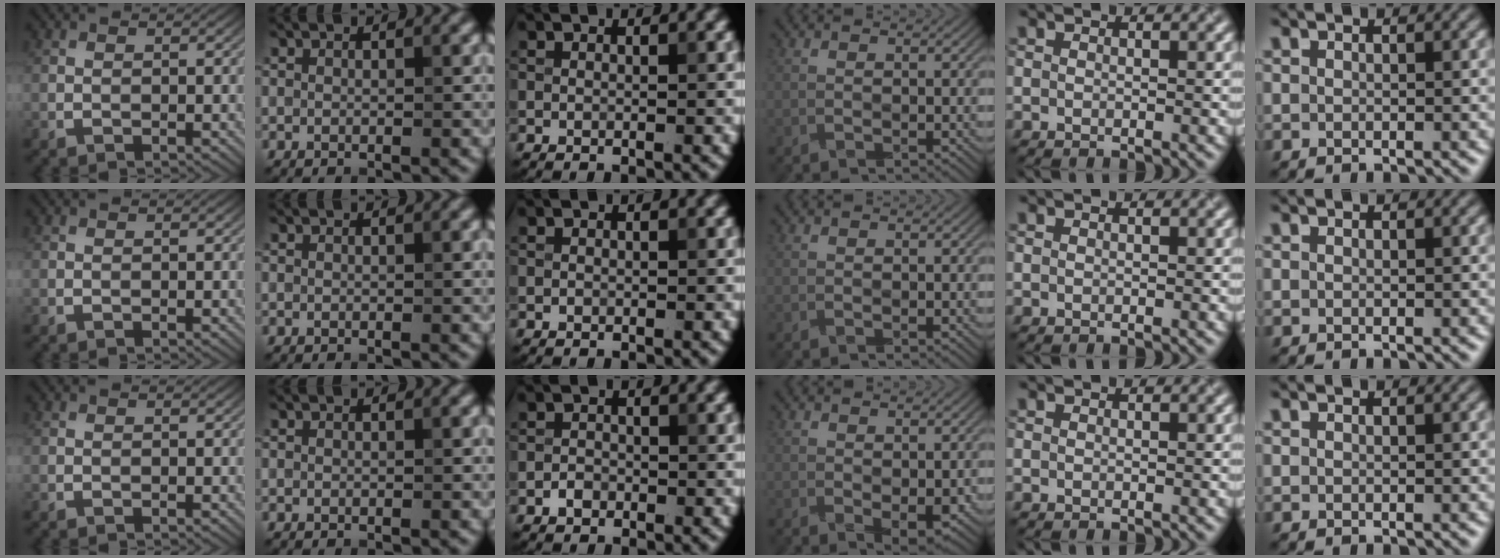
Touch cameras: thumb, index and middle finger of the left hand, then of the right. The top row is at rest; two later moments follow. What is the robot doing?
{"motion": "fold", "object": "plastic wrap"}